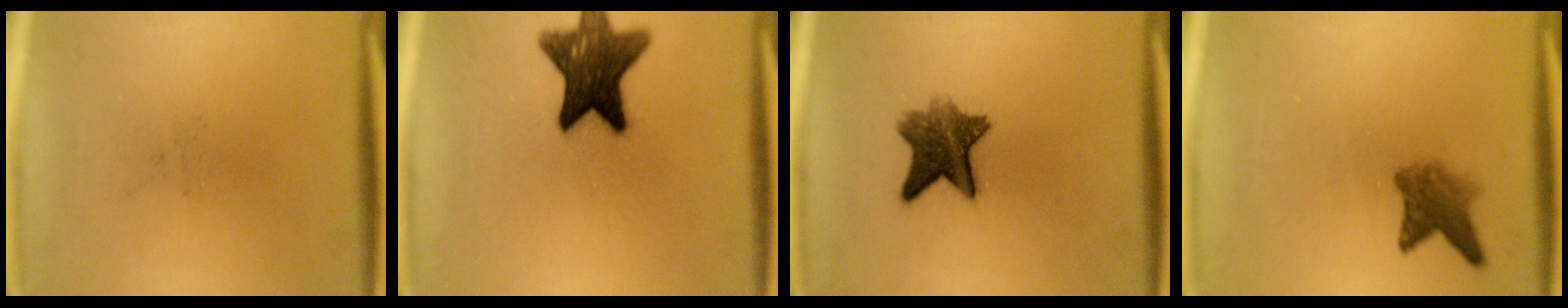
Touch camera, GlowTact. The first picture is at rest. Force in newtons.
{"total": 13.1}
{"total": 7.5}
{"total": 3.8}